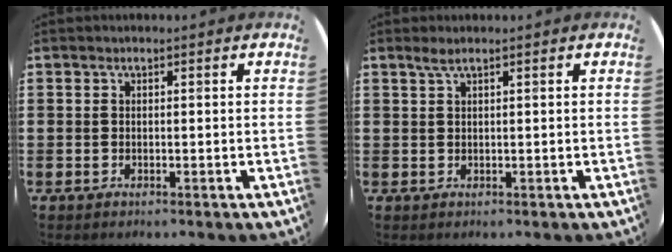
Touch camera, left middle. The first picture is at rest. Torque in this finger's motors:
{"motor_torque": [0.15, -0.05, 0.00, 0.00]}